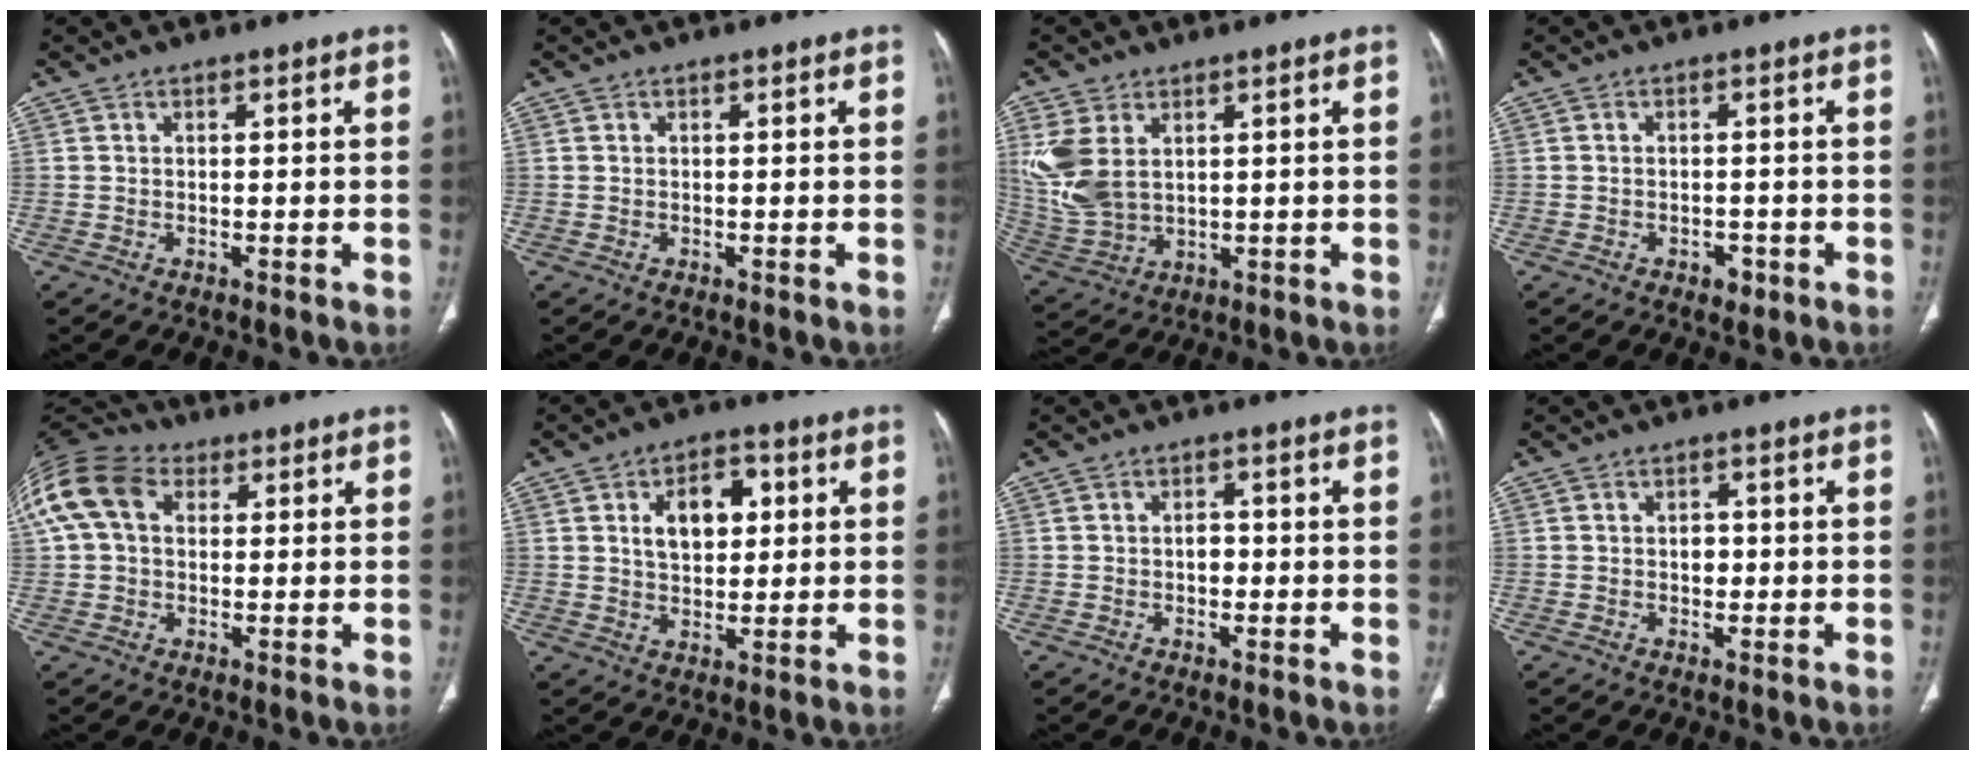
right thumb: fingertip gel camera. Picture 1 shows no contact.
{"total": 0.0}
{"total": 11.3, "force": [3.4, 7.2, 8.0], "torque": [-0.189, -0.008, 0.086]}
{"total": 2.3, "force": [-1.2, 1.6, 1.2], "torque": [-0.008, 0.004, -0.012]}
{"total": 14.8, "force": [4.1, 10.6, 9.4], "torque": [-0.209, 0.039, 0.069]}
{"total": 9.2, "force": [2.4, 5.9, 6.7], "torque": [-0.078, 0.002, 0.039]}
{"total": 2.2, "force": [-0.4, 1.7, 1.4], "torque": [-0.008, 0.007, -0.009]}
{"total": 2.2, "force": [-0.1, 1.8, 1.4], "torque": [-0.008, 0.005, -0.002]}